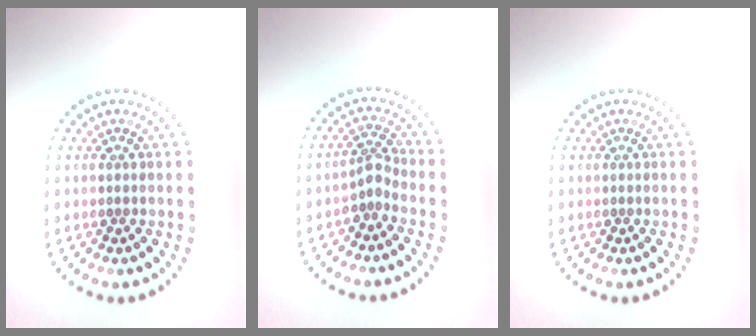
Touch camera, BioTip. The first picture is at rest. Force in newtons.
{"total": 1.9, "press": 1.4, "slide": 1.3}
{"total": 0.0}